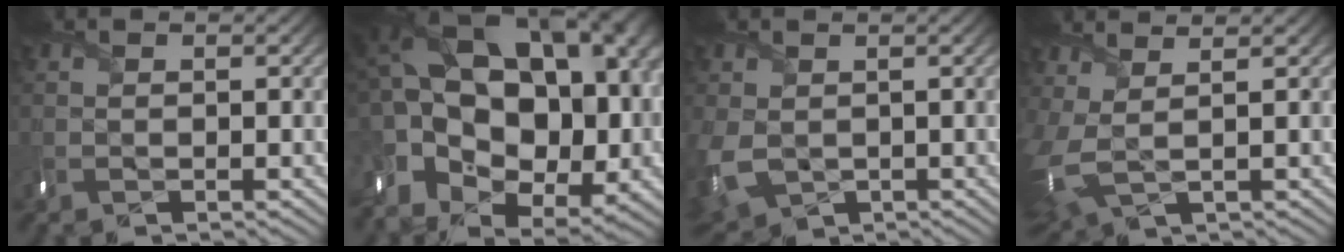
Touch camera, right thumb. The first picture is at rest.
{"total": 19.0, "force": [0.8, 13.1, 13.8], "torque": [-0.260, -0.017, 0.039]}
{"total": 6.0, "force": [-1.4, 4.6, 3.6], "torque": [-0.101, -0.027, -0.023]}
{"total": 5.6, "force": [1.2, 2.6, 4.8], "torque": [-0.149, -0.009, 0.032]}